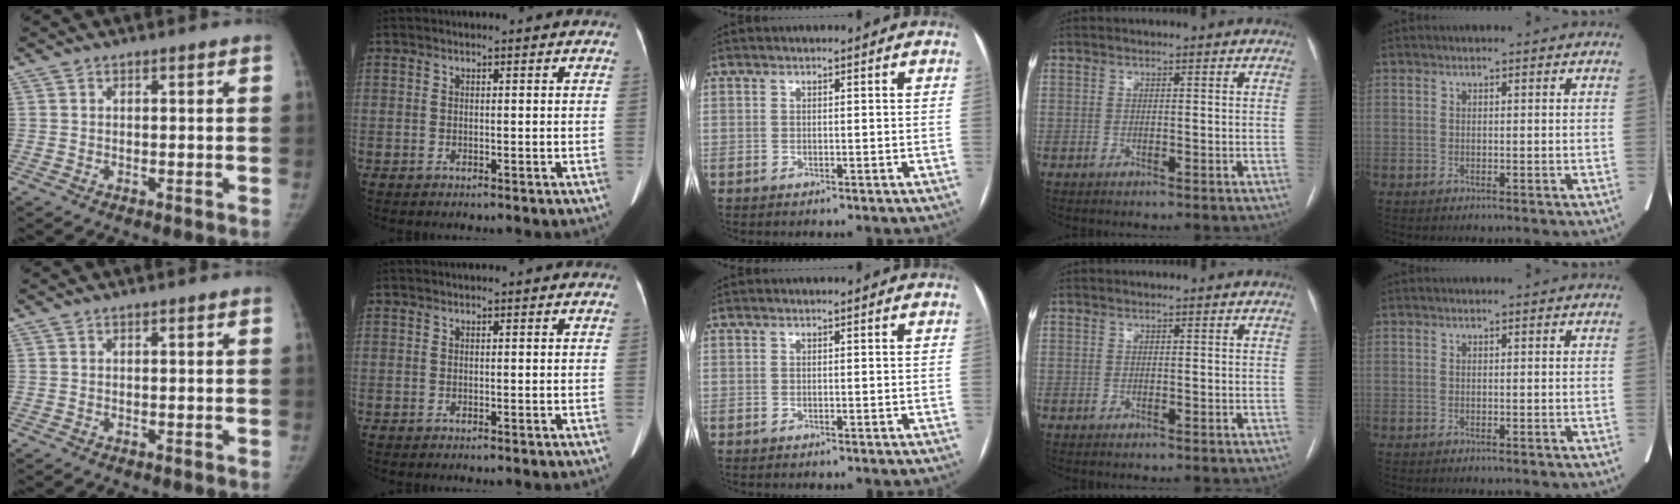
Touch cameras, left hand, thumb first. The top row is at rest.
{}